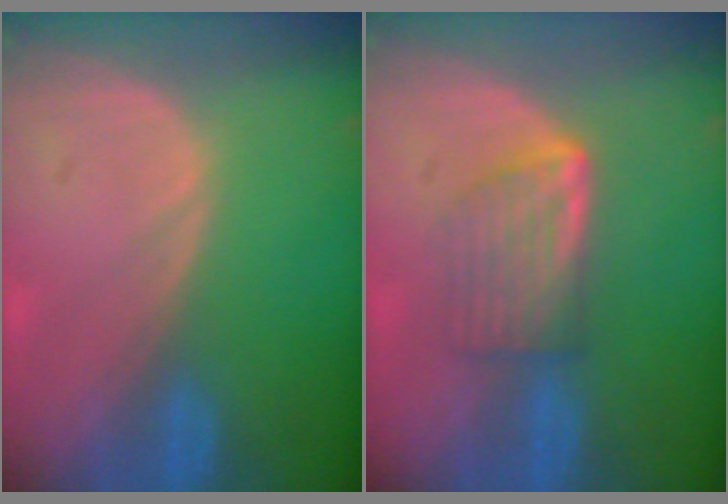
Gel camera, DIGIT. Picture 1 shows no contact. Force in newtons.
{"total": 5.8, "press": 5.3, "slide": 2.3}